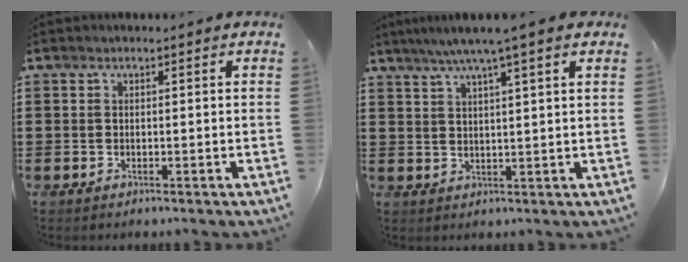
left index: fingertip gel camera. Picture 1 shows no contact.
{"total": 5.0, "force": [3.5, -0.5, 3.5], "torque": [-0.077, -0.006, 0.059]}